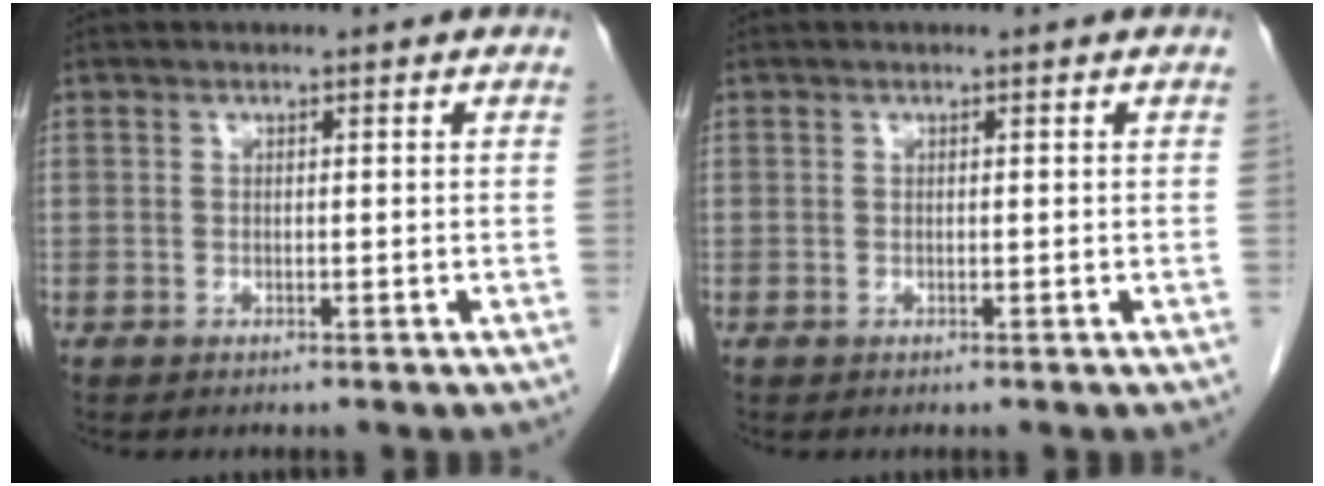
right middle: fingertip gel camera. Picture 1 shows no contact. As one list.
[{"total": 0.0}]